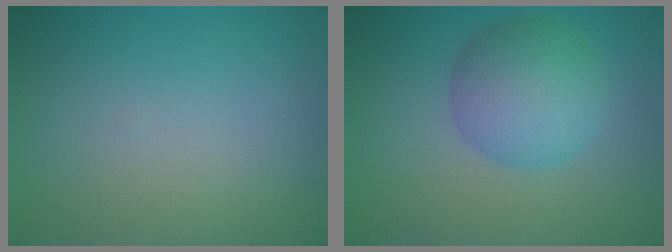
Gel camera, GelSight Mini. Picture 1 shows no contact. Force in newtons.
{"total": 5.9, "press": 5.9, "slide": 0.2}